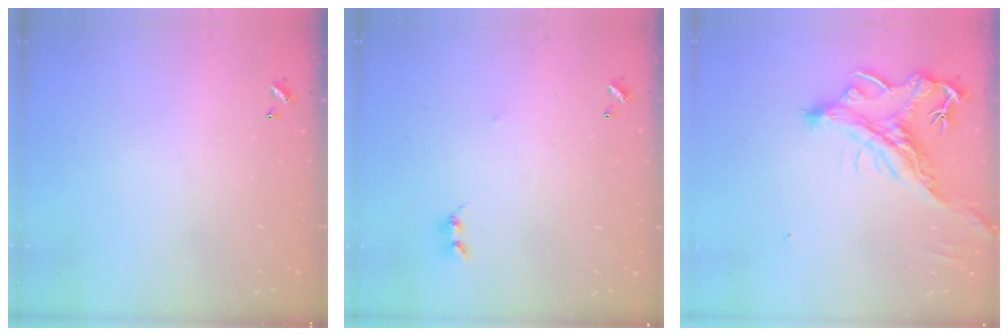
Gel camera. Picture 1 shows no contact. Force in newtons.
{"total": 2.9, "press": 2.8, "slide": 0.4}
{"total": 2.1, "press": 1.8, "slide": 1.2}